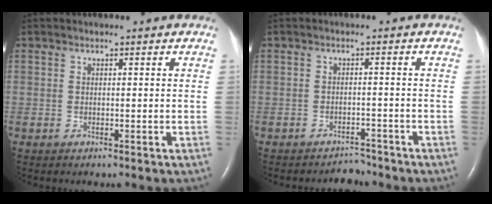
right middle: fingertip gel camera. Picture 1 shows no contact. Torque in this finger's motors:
{"motor_torque": [-0.05, -0.14, 0.02, 0.00]}